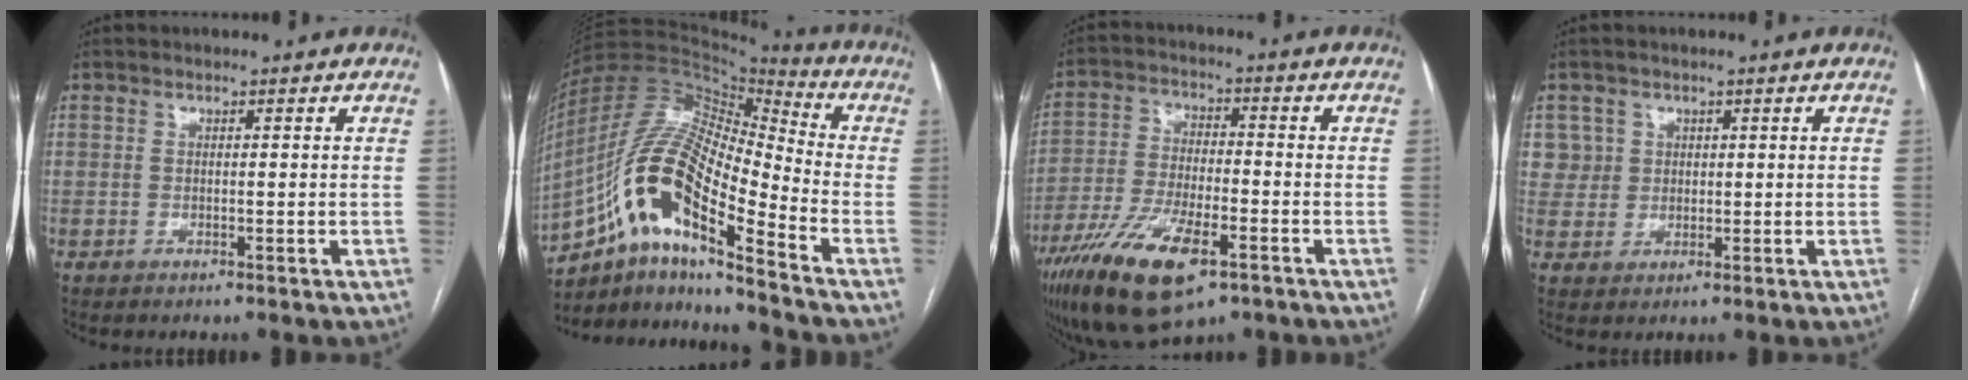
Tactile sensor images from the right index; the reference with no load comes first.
{"total": 18.7, "force": [-9.1, 3.8, 15.9], "torque": [-0.317, 0.014, -0.161]}
{"total": 15.2, "force": [-8.5, 4.9, 11.6], "torque": [-0.232, -0.019, -0.146]}
{"total": 3.9, "force": [1.6, 3.6, -0.3], "torque": [0.028, 0.005, 0.028]}